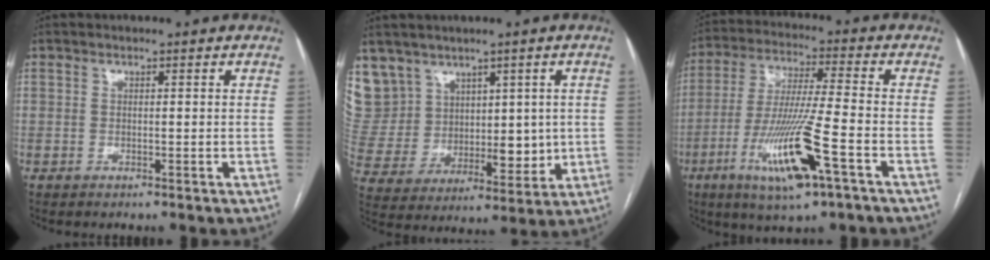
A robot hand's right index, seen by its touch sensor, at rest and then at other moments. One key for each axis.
{"total": 14.4, "fx": 7.9, "fy": 11.3, "fz": 4.0, "tx": -0.097, "ty": 0.062, "tz": 0.188}
{"total": 15.1, "fx": -6.4, "fy": 0.7, "fz": 13.6, "tx": -0.278, "ty": -0.025, "tz": -0.110}